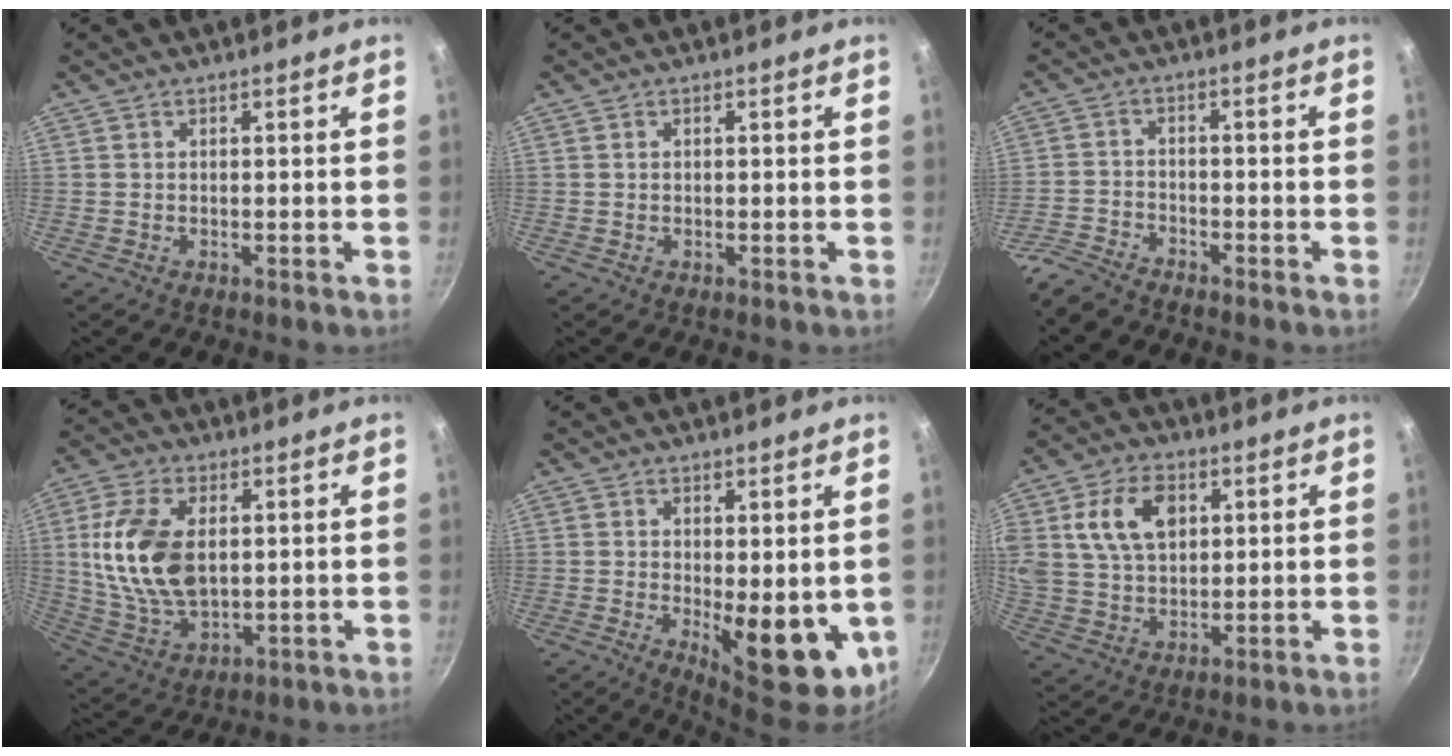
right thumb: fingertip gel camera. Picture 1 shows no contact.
{"total": 0.0}
{"total": 4.9, "force": [-4.5, 1.5, 1.2], "torque": [-0.026, 0.028, -0.097]}
{"total": 15.8, "force": [2.3, 9.3, 12.5], "torque": [-0.231, -0.010, 0.055]}
{"total": 11.9, "force": [-0.9, 5.1, 10.7], "torque": [-0.116, -0.014, 0.003]}
{"total": 12.8, "force": [3.9, 8.7, 8.5], "torque": [-0.139, -0.002, 0.072]}